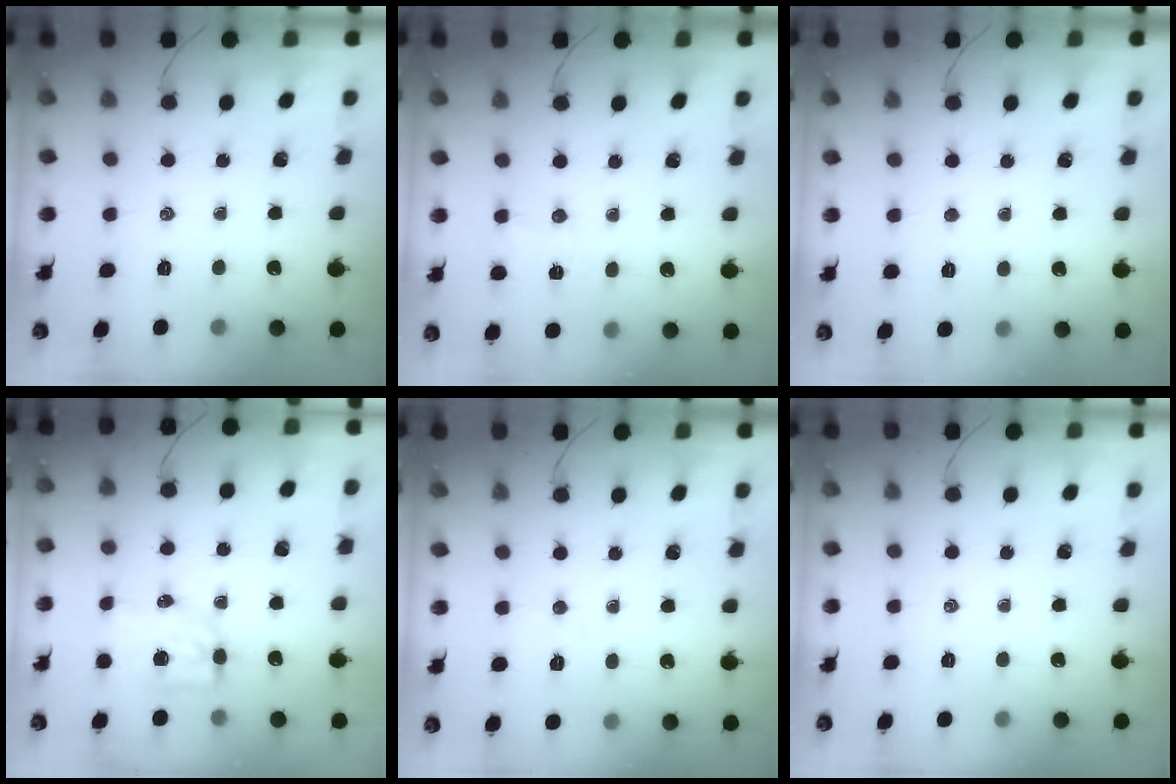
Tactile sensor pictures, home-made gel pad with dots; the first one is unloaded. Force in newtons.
{"total": 3.3, "press": 3.2, "slide": 0.9}
{"total": 1.8, "press": 1.7, "slide": 0.5}
{"total": 6.1, "press": 6.0, "slide": 1.0}
{"total": 4.0, "press": 3.9, "slide": 0.9}
{"total": 0.0}